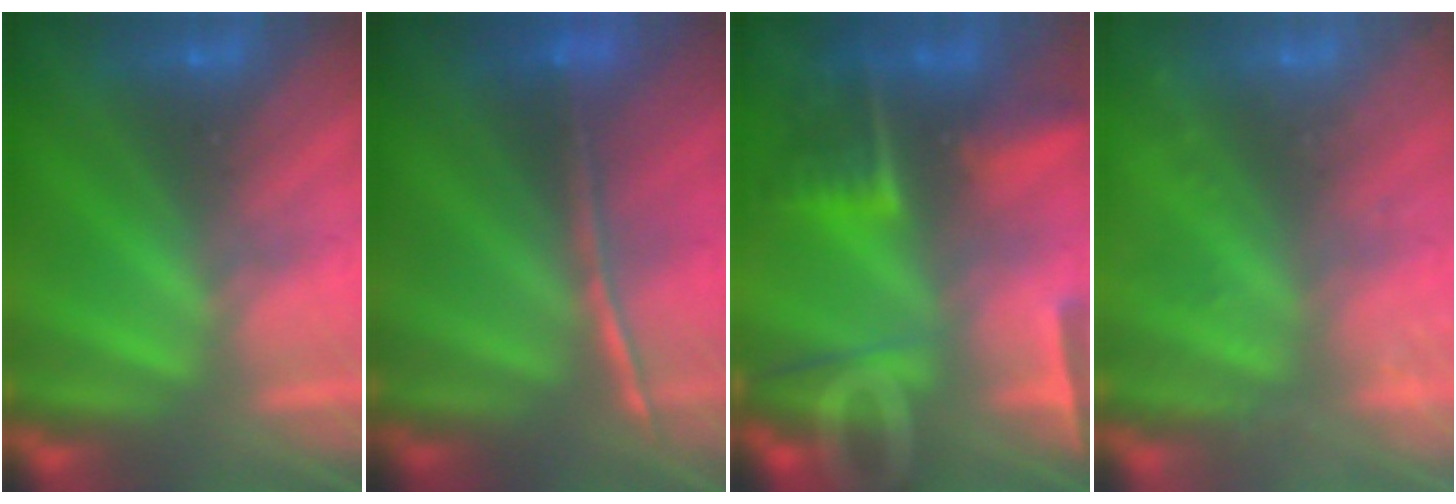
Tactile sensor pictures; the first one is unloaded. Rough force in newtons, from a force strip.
{"total": 1.5}
{"total": 8.9}
{"total": 2.7}